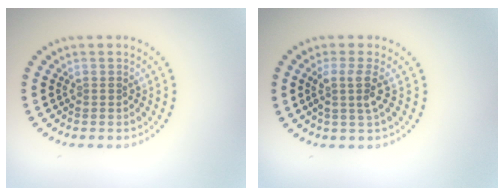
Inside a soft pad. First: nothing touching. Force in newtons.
{"total": 2.2, "press": 1.7, "slide": 1.4}